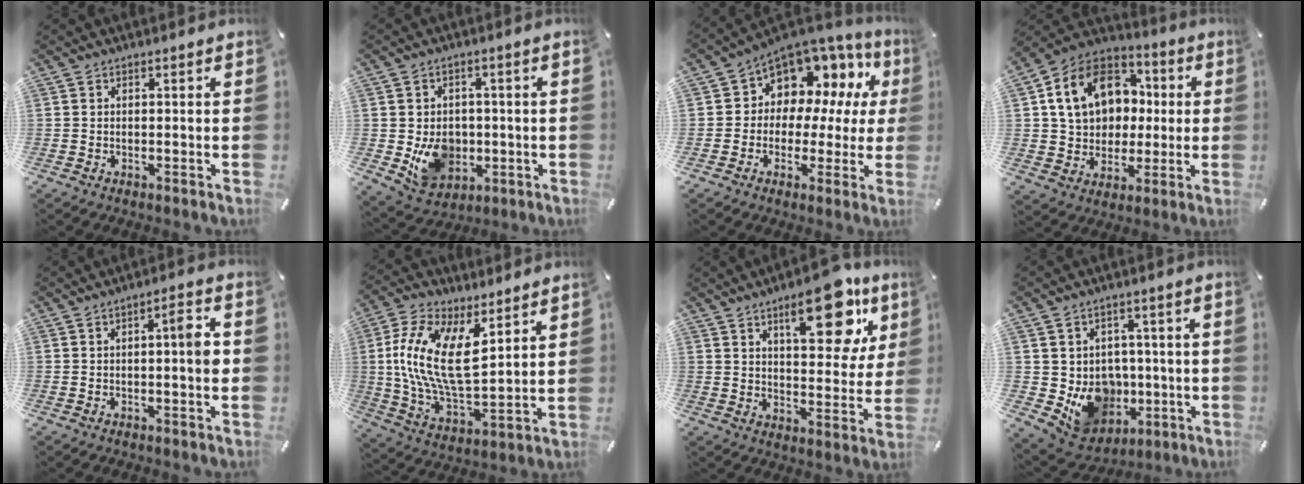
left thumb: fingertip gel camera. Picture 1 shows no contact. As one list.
[{"total": 9.6, "force": [-1.1, 8.5, 4.4], "torque": [-0.070, 0.008, -0.010]}, {"total": 9.0, "force": [4.4, 7.3, 2.8], "torque": [-0.058, -0.047, 0.086]}, {"total": 17.0, "force": [3.2, 14.0, 9.0], "torque": [-0.170, 0.004, 0.065]}, {"total": 5.1, "force": [-0.2, 0.9, 5.0], "torque": [-0.073, 0.002, -0.011]}, {"total": 15.9, "force": [5.4, 7.8, 12.8], "torque": [-0.285, -0.024, 0.097]}, {"total": 18.3, "force": [9.5, 8.2, 13.2], "torque": [-0.165, -0.047, 0.148]}, {"total": 10.6, "force": [-1.0, 10.0, 3.3], "torque": [-0.064, -0.018, 0.000]}]